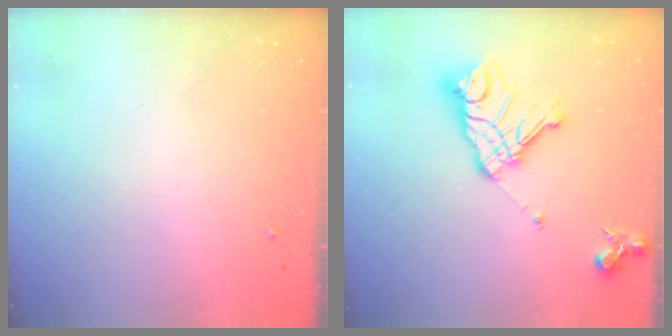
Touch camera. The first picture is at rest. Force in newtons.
{"total": 17.5, "press": 17.3, "slide": 2.0}